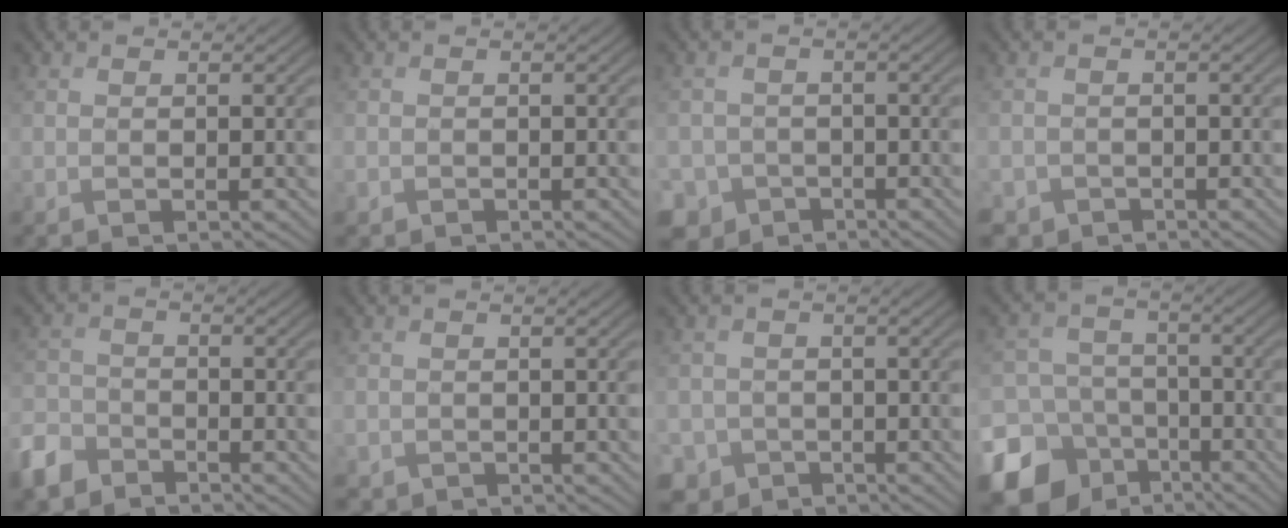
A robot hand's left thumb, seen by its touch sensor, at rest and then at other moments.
{"total": 0.5, "force": [-0.2, 0.5, -0.1], "torque": [0.002, -0.005, 0.000]}
{"total": 4.9, "force": [-2.8, 4.0, 0.6], "torque": [-0.017, -0.016, -0.058]}
{"total": 2.3, "force": [-1.4, 1.8, -0.3], "torque": [-0.001, -0.018, -0.030]}
{"total": 5.0, "force": [-4.2, 2.5, 0.9], "torque": [-0.023, -0.009, -0.095]}
{"total": 1.3, "force": [-0.8, 1.1, 0.0], "torque": [-0.002, -0.011, -0.012]}
{"total": 3.9, "force": [-2.2, 3.2, 0.2], "torque": [-0.010, -0.018, -0.048]}
{"total": 16.0, "force": [-9.4, 12.4, 3.9], "torque": [-0.126, -0.057, -0.163]}